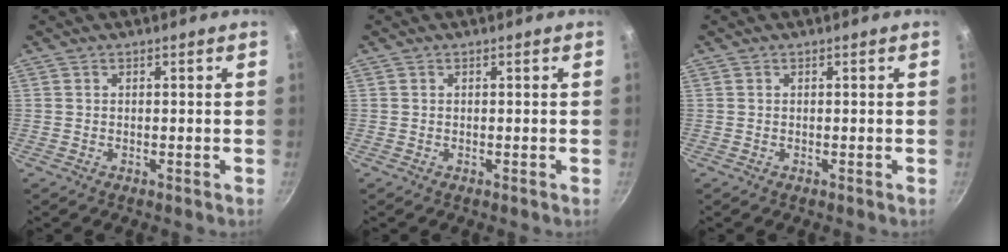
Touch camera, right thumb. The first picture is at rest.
{"total": 0.0}
{"total": 0.0}